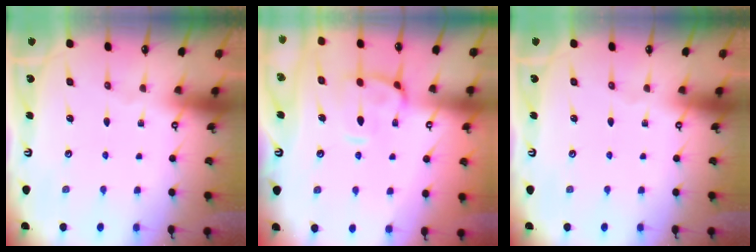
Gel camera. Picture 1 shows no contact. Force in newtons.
{"total": 5.8, "press": 5.6, "slide": 1.5}
{"total": 0.0}